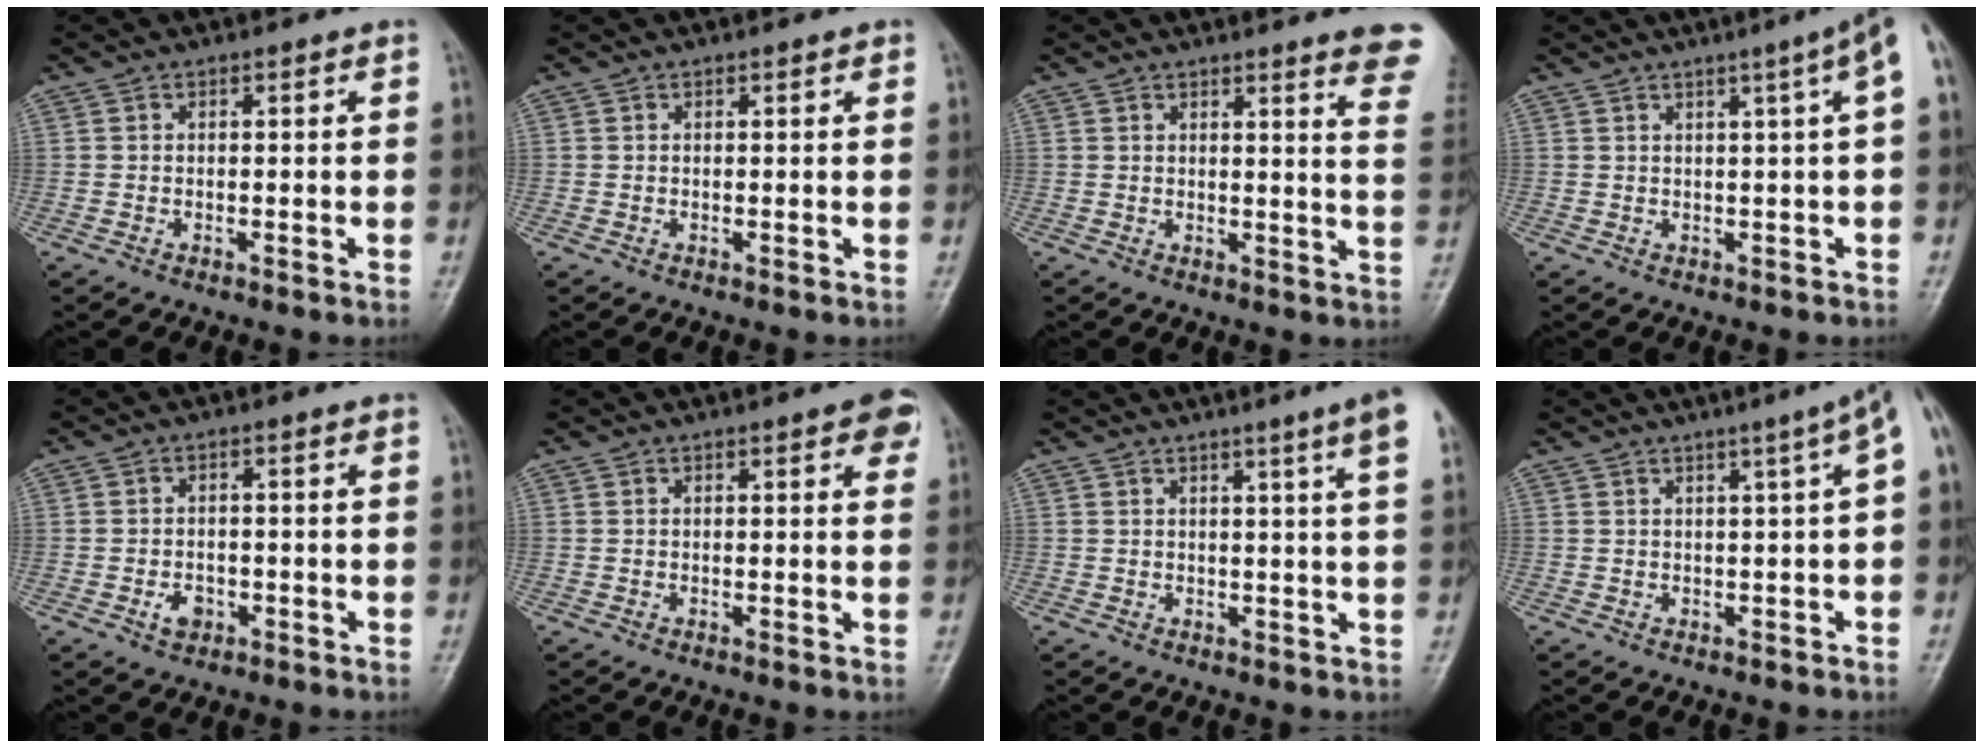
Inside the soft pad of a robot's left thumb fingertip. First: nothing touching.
{"total": 0.6, "force": [0.3, 0.3, 0.3], "torque": [0.001, 0.001, 0.003]}
{"total": 10.4, "force": [8.1, 0.8, 6.4], "torque": [-0.052, -0.047, 0.072]}
{"total": 5.8, "force": [1.8, 0.0, 5.5], "torque": [-0.070, 0.012, 0.021]}
{"total": 2.9, "force": [-1.2, 2.2, 1.4], "torque": [-0.013, 0.007, -0.016]}
{"total": 4.4, "force": [2.2, 1.4, 3.5], "torque": [-0.024, -0.002, 0.020]}
{"total": 7.2, "force": [4.0, -0.6, 5.9], "torque": [-0.076, -0.010, 0.043]}
{"total": 5.6, "force": [1.6, 0.4, 5.3], "torque": [-0.064, 0.017, 0.015]}